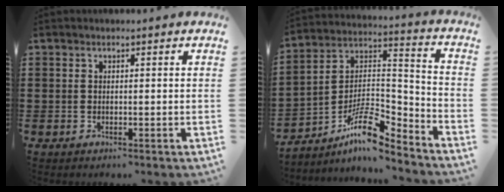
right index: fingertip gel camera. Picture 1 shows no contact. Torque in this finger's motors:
{"motor_torque": [-0.06, -0.16, -0.39, -0.10]}